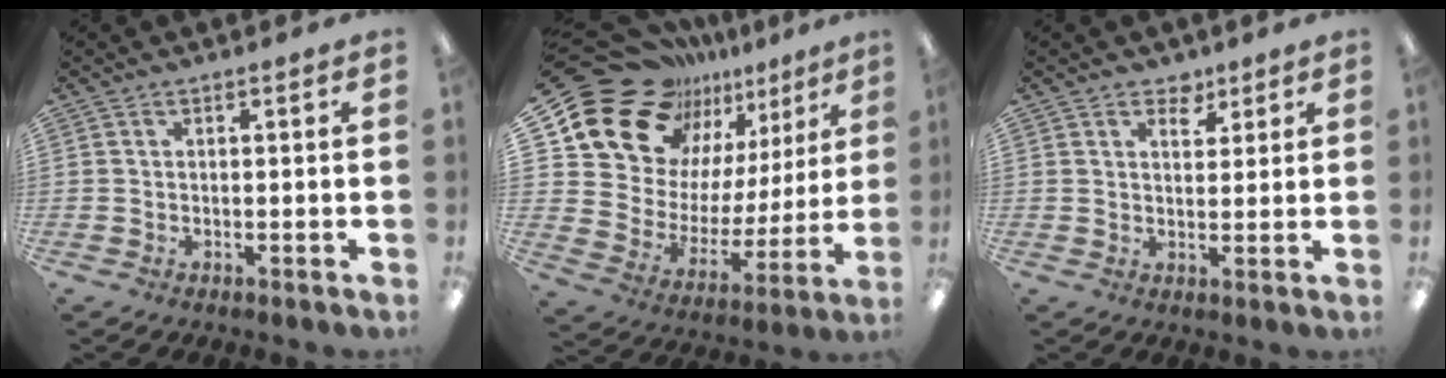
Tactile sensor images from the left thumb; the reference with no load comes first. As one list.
[{"total": 20.5, "force": [15.8, 11.0, 7.1], "torque": [-0.141, -0.110, 0.296]}, {"total": 3.9, "force": [2.8, 2.5, 1.1], "torque": [0.003, -0.014, 0.046]}]